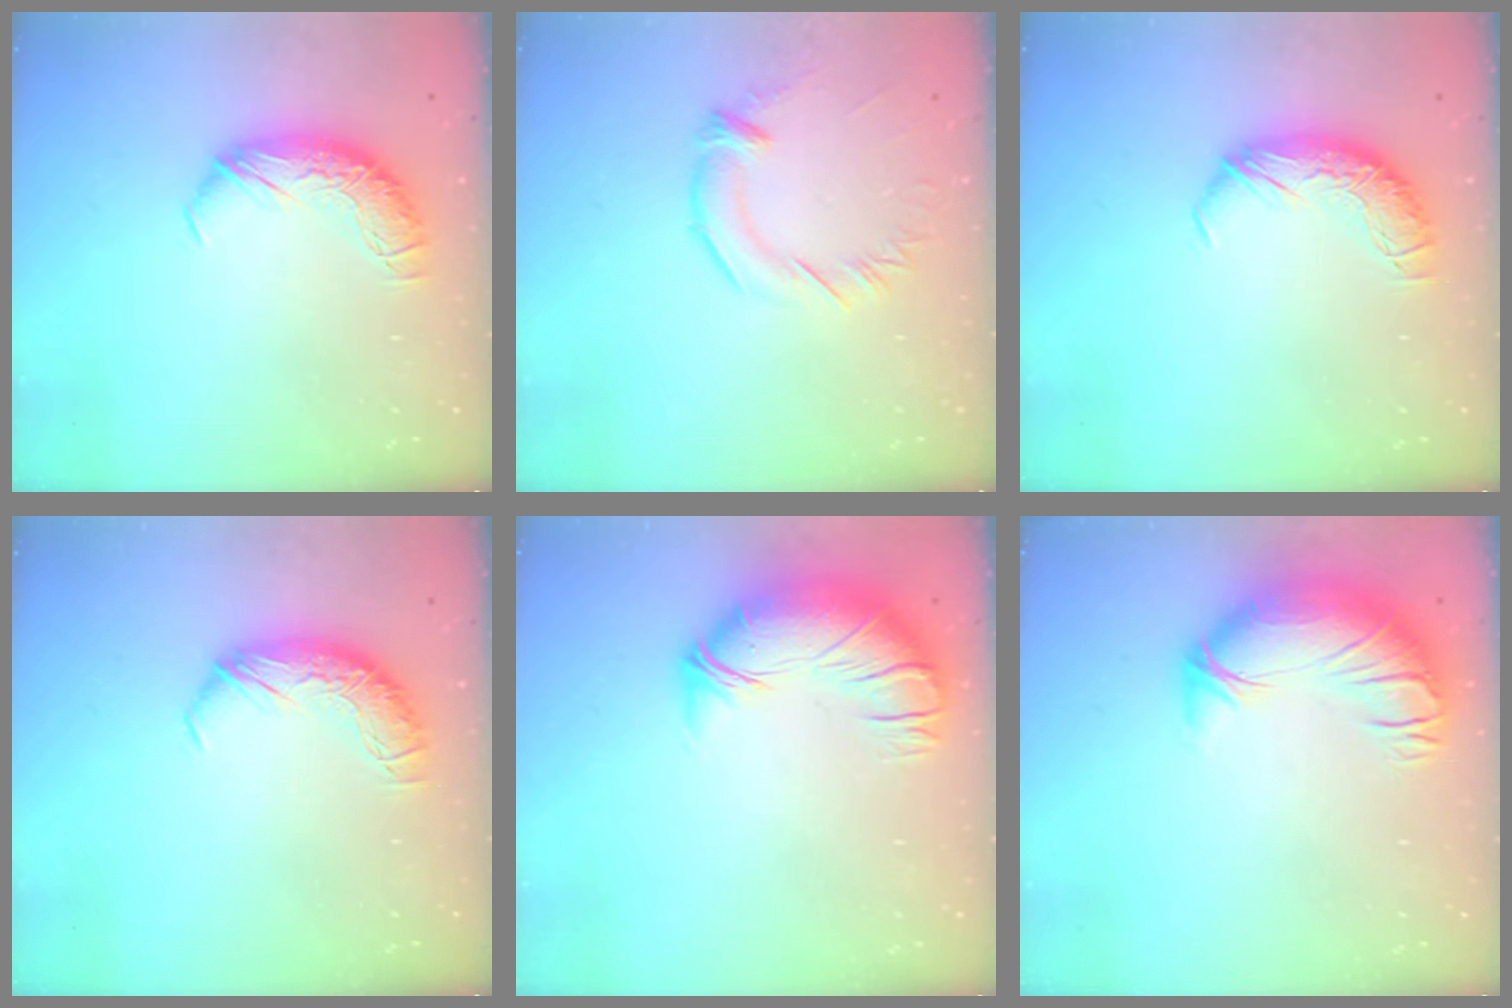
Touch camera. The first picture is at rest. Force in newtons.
{"total": 2.3, "press": 2.3, "slide": 0.6}
{"total": 0.0}
{"total": 0.0}
{"total": 2.6, "press": 0.3, "slide": 2.6}
{"total": 3.7, "press": 1.9, "slide": 3.2}